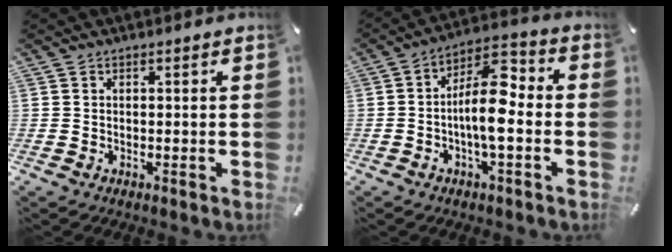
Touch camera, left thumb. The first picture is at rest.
{"total": 12.4, "force": [-2.2, 4.7, 11.2], "torque": [-0.213, 0.012, -0.037]}